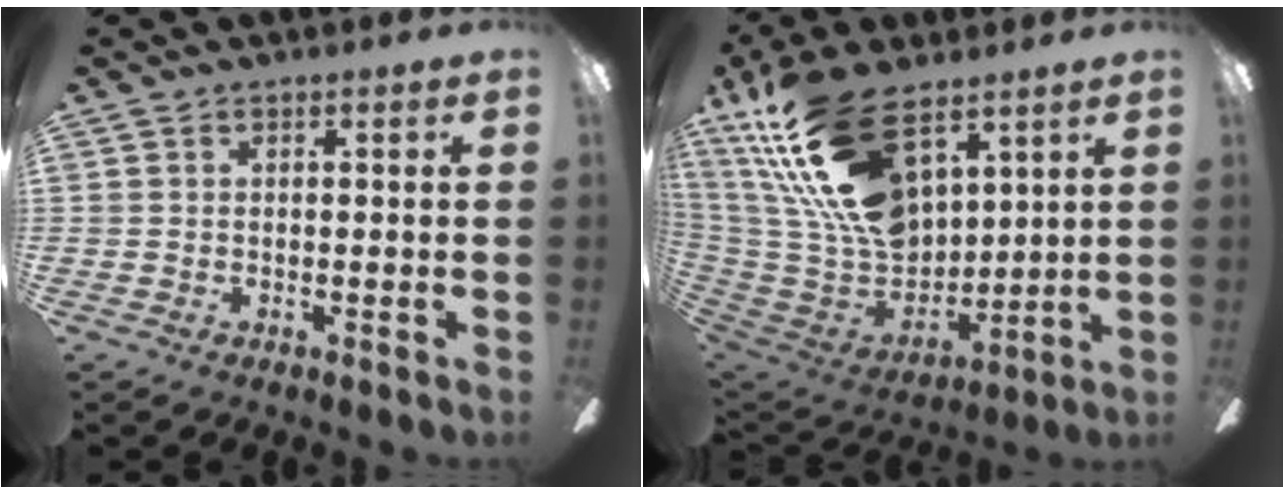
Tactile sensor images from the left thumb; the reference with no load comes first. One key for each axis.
{"total": 25.5, "fx": 13.5, "fy": 13.6, "fz": 16.8, "tx": -0.358, "ty": -0.068, "tz": 0.244}